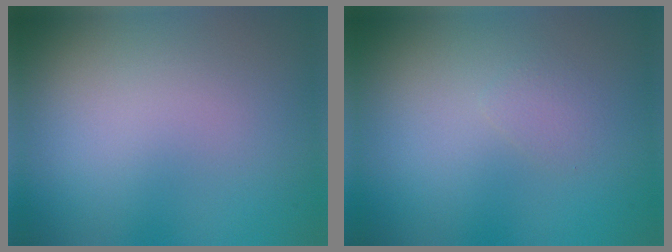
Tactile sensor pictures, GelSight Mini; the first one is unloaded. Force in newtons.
{"total": 0.8, "press": 0.8, "slide": 0.0}